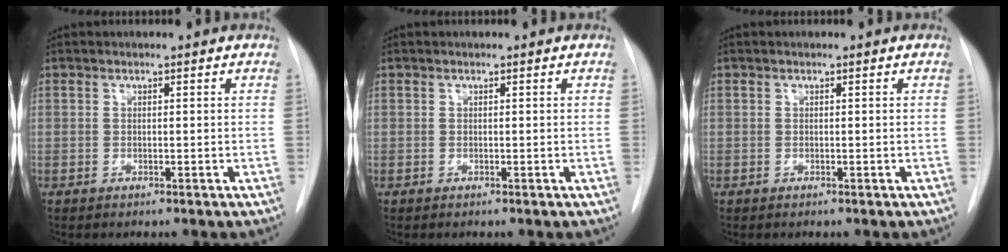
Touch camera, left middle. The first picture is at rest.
{"total": 0.0}
{"total": 0.0}